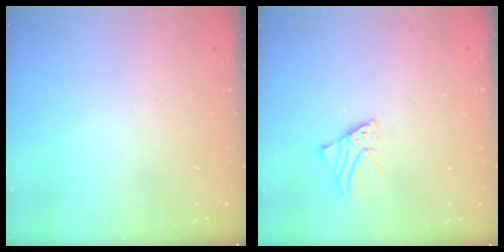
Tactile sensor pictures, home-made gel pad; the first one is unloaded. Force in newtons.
{"total": 2.3, "press": 2.3, "slide": 0.4}